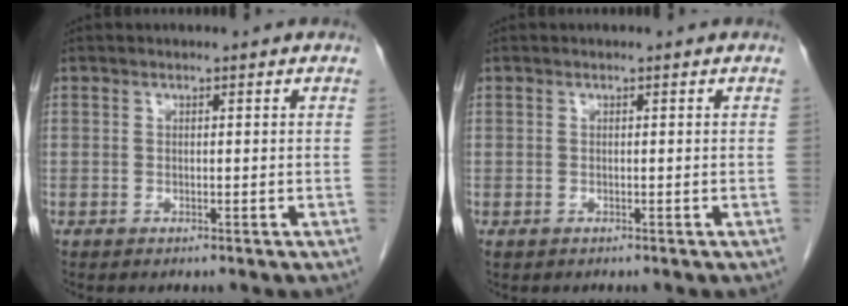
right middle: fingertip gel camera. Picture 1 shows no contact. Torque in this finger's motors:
{"motor_torque": [0.02, 0.00, -0.02, 0.01]}